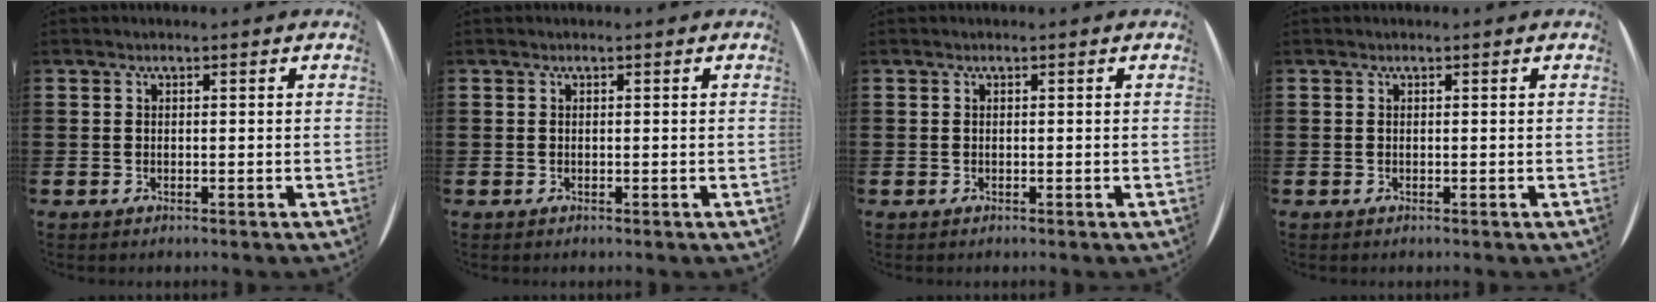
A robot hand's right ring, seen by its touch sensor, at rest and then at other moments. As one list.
[{"total": 0.0}, {"total": 0.0}, {"total": 0.0}]